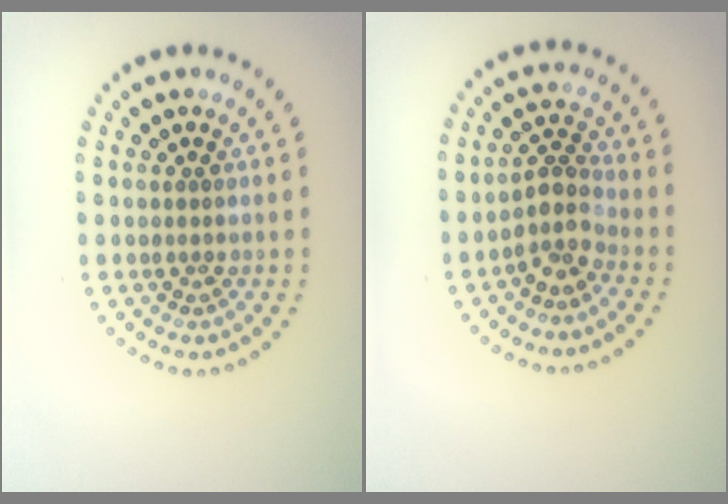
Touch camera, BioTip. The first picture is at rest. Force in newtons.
{"total": 2.8, "press": 2.1, "slide": 1.8}